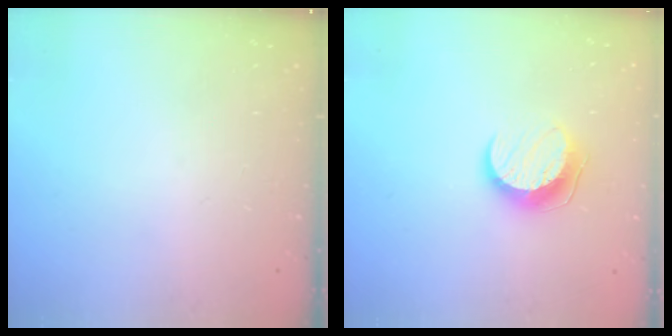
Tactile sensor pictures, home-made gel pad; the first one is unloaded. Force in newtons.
{"total": 9.7, "press": 9.7, "slide": 0.7}